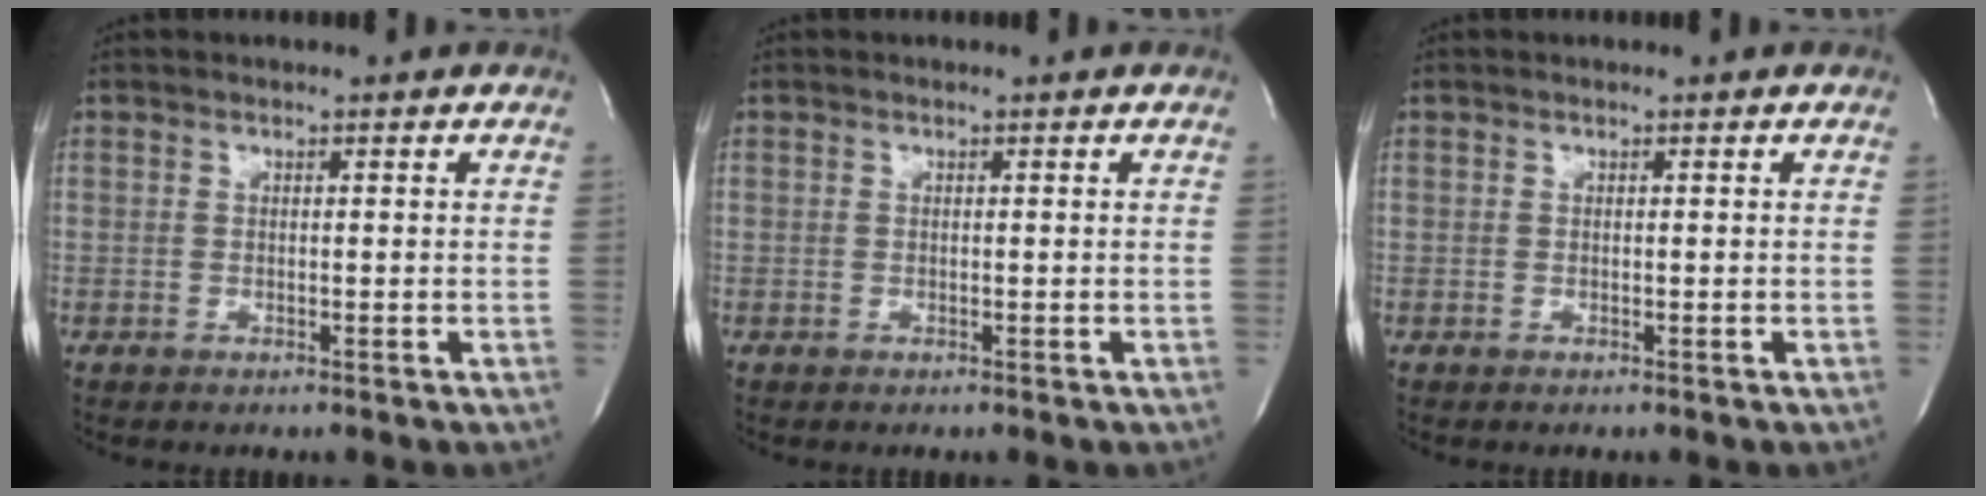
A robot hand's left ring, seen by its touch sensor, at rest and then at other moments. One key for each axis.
{"total": 0.0}
{"total": 0.0}